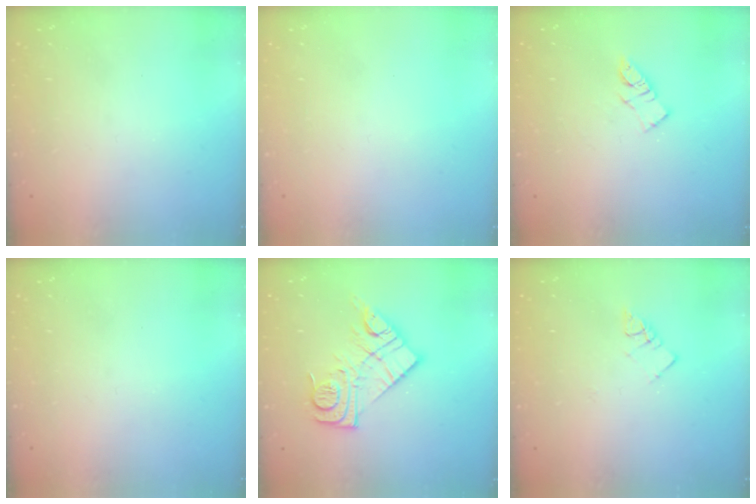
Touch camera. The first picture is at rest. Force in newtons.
{"total": 1.8, "press": 1.8, "slide": 0.2}
{"total": 7.5, "press": 7.4, "slide": 0.4}
{"total": 0.0}
{"total": 14.6, "press": 14.5, "slide": 0.8}
{"total": 3.6, "press": 3.5, "slide": 0.4}